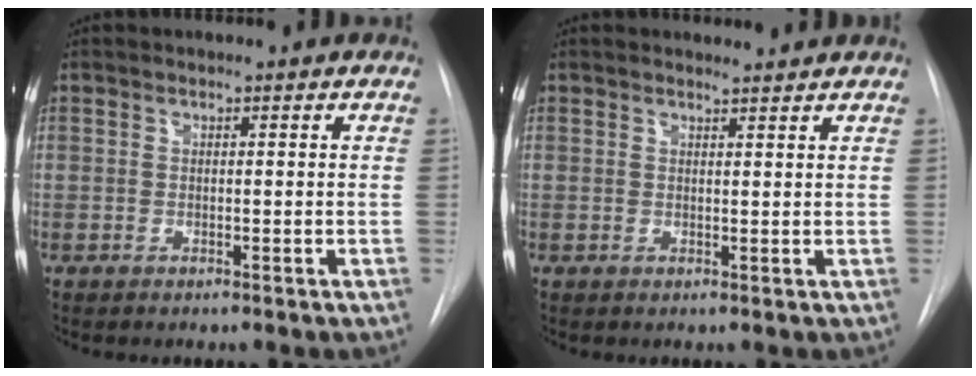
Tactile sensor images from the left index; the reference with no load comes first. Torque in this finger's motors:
{"motor_torque": [-0.16, -0.16, -0.09, -0.02]}